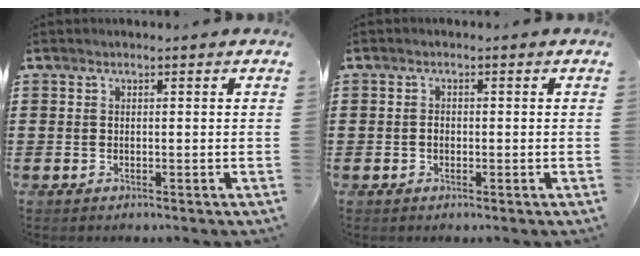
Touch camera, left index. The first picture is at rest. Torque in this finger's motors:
{"motor_torque": [0.22, 0.20, 0.06, 0.01]}